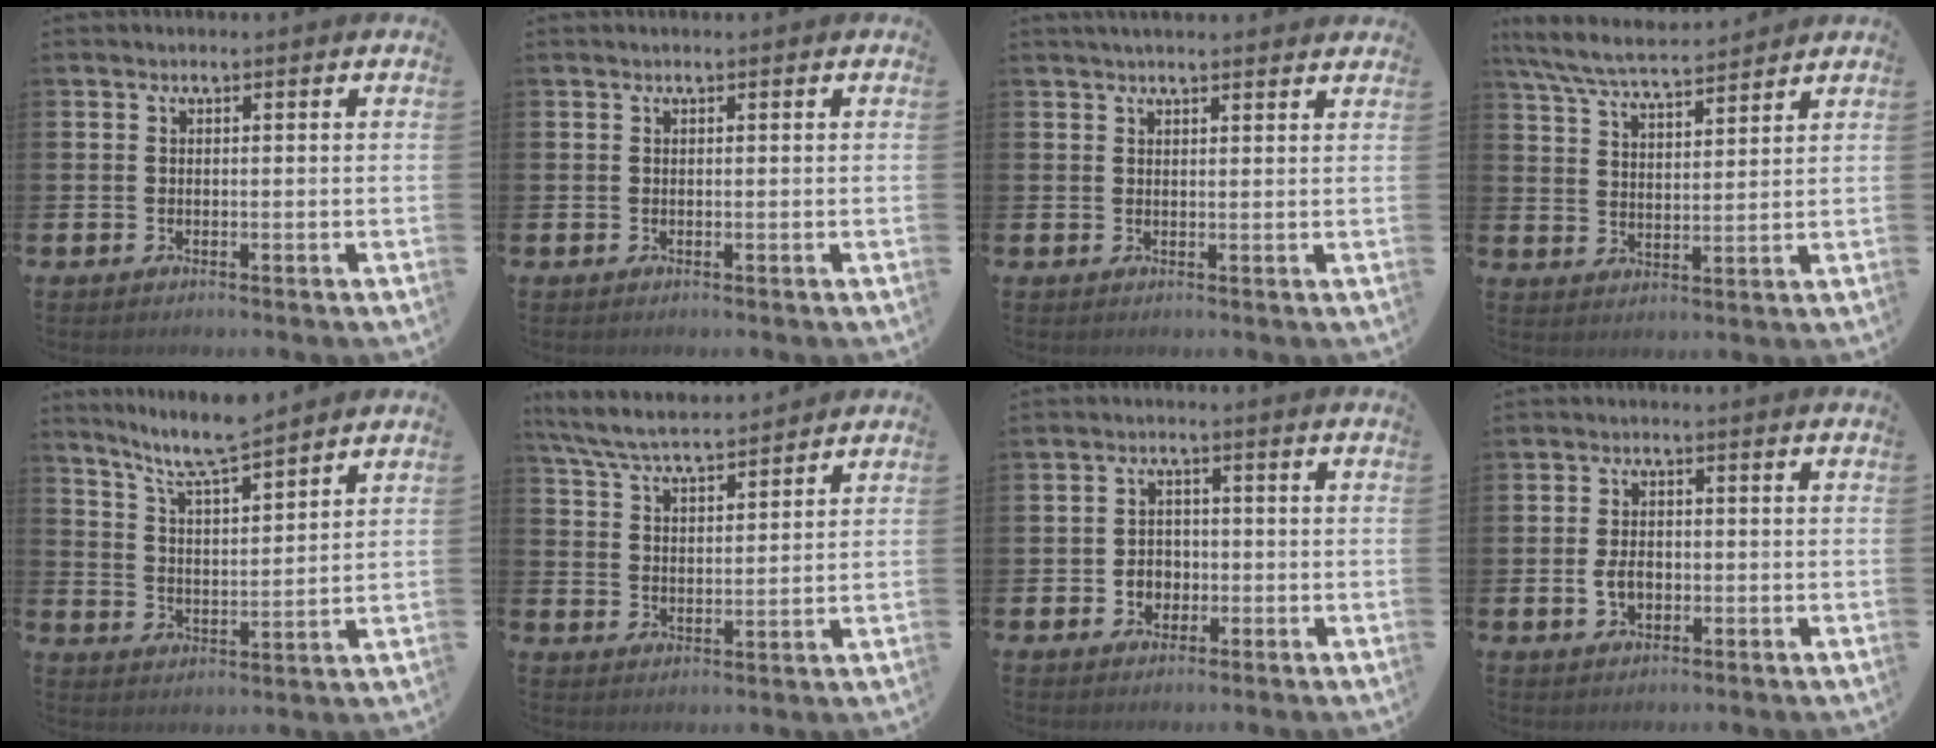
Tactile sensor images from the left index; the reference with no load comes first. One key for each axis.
{"total": 0.0}
{"total": 2.3, "fx": 2.2, "fy": 0.2, "fz": 0.6, "tx": -0.011, "ty": -0.005, "tz": 0.039}
{"total": 7.1, "fx": 6.7, "fy": 0.8, "fz": 2.2, "tx": -0.067, "ty": -0.033, "tz": 0.121}
{"total": 8.2, "fx": 7.5, "fy": 0.4, "fz": 3.3, "tx": -0.090, "ty": -0.036, "tz": 0.135}
{"total": 6.7, "fx": 6.4, "fy": 0.6, "fz": 2.0, "tx": -0.062, "ty": -0.032, "tz": 0.114}
{"total": 2.9, "fx": -0.8, "fy": 2.6, "fz": 1.0, "tx": -0.016, "ty": 0.002, "tz": -0.023}
{"total": 2.9, "fx": -0.6, "fy": 2.0, "fz": 2.1, "tx": -0.038, "ty": 0.004, "tz": -0.013}